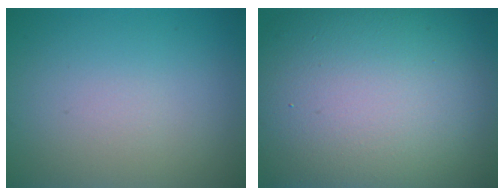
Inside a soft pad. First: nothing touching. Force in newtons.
{"total": 18.5, "press": 18.5, "slide": 1.2}